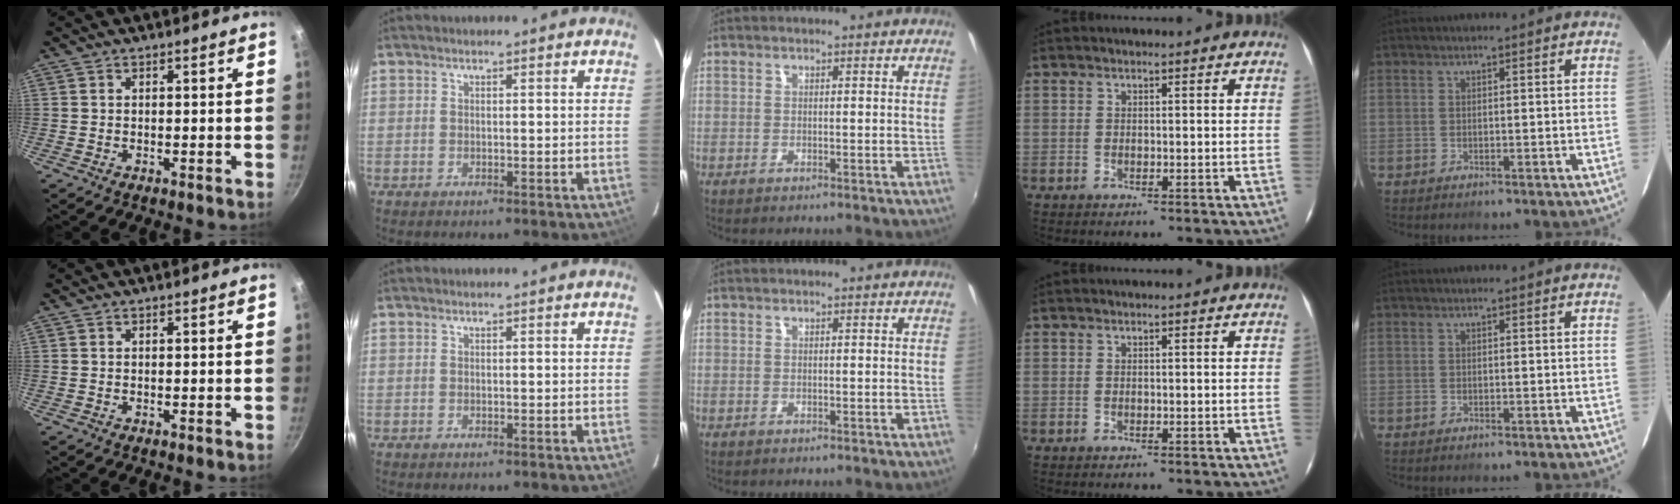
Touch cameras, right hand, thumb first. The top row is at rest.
{}